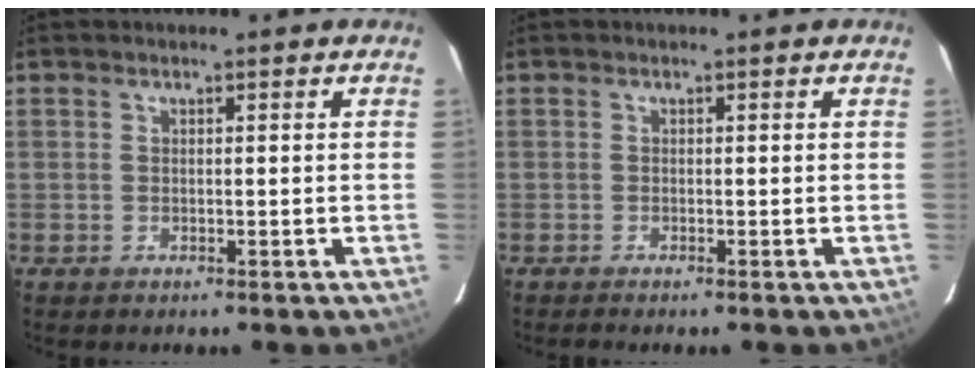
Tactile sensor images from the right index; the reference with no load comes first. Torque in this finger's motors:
{"motor_torque": [-0.11, -0.08, 0.09, 0.01]}